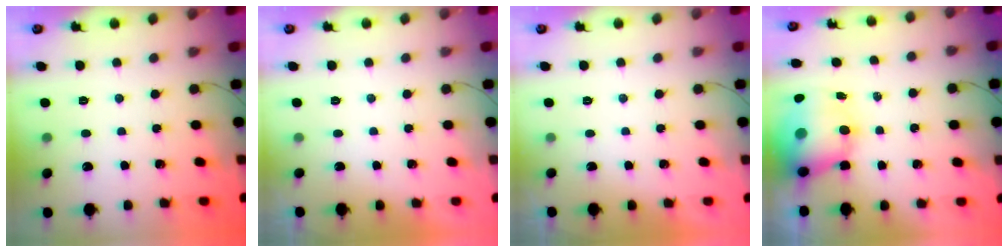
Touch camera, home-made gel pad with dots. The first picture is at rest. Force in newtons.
{"total": 0.0}
{"total": 0.0}
{"total": 12.9, "press": 12.3, "slide": 3.7}